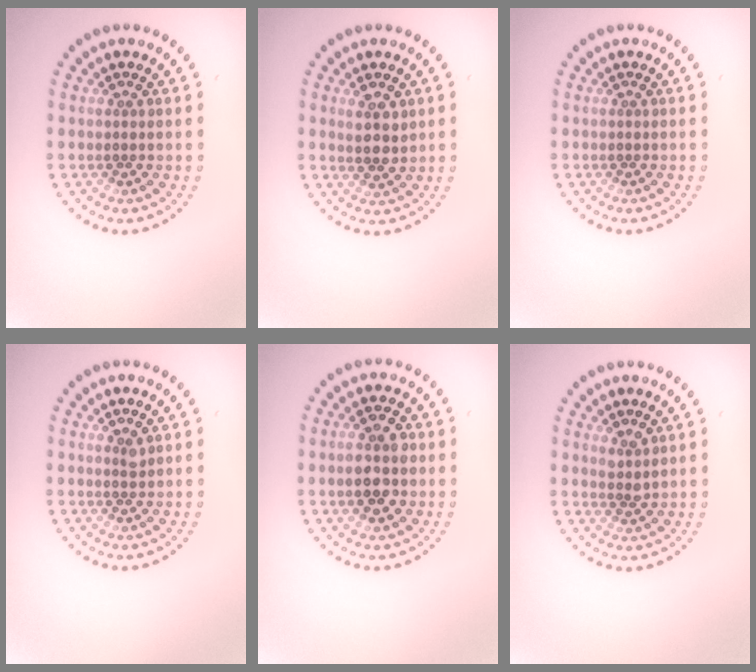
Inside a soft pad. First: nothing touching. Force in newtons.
{"total": 2.5, "press": 2.3, "slide": 0.9}
{"total": 0.0}
{"total": 0.8, "press": 0.6, "slide": 0.6}
{"total": 3.6, "press": 3.6, "slide": 0.1}
{"total": 1.2, "press": 1.1, "slide": 0.6}